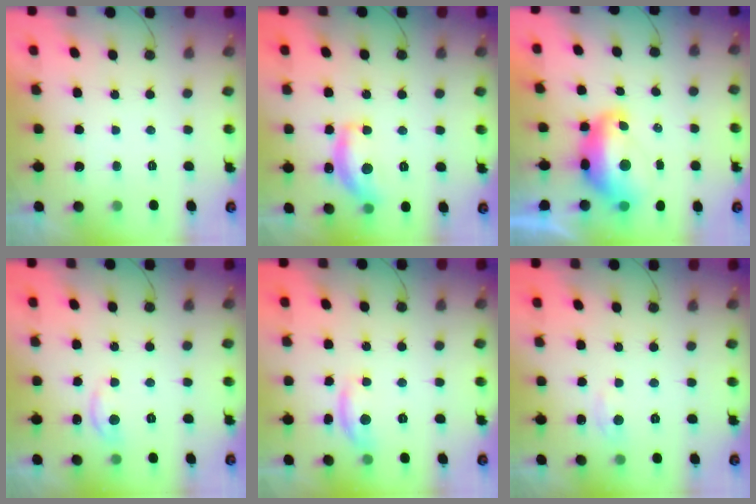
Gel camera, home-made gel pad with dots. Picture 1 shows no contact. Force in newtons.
{"total": 13.3, "press": 13.3, "slide": 0.8}
{"total": 11.9, "press": 11.8, "slide": 0.9}
{"total": 5.5, "press": 5.4, "slide": 0.8}
{"total": 8.2, "press": 8.2, "slide": 0.3}
{"total": 2.3, "press": 2.3, "slide": 0.3}